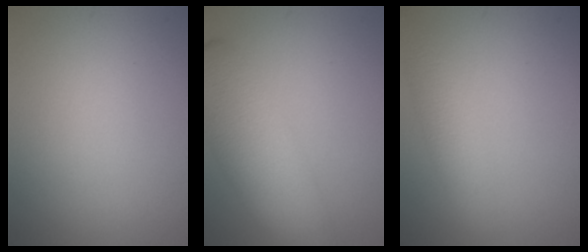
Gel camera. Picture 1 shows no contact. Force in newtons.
{"total": 8.9, "press": 8.8, "slide": 0.5}
{"total": 2.9, "press": 2.9, "slide": 0.2}